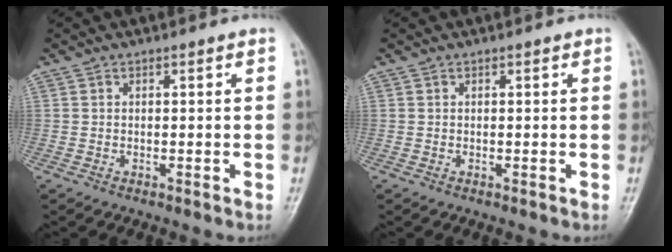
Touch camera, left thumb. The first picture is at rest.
{"total": 0.0}